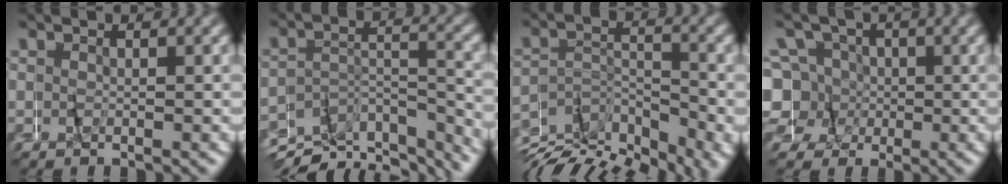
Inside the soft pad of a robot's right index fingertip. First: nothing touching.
{"total": 8.6, "force": [-7.8, 2.5, 2.8], "torque": [-0.026, -0.005, -0.128]}
{"total": 6.3, "force": [-5.3, 2.2, 2.7], "torque": [-0.033, -0.004, -0.096]}
{"total": 9.7, "force": [0.1, 9.0, 3.7], "torque": [-0.091, -0.011, -0.013]}